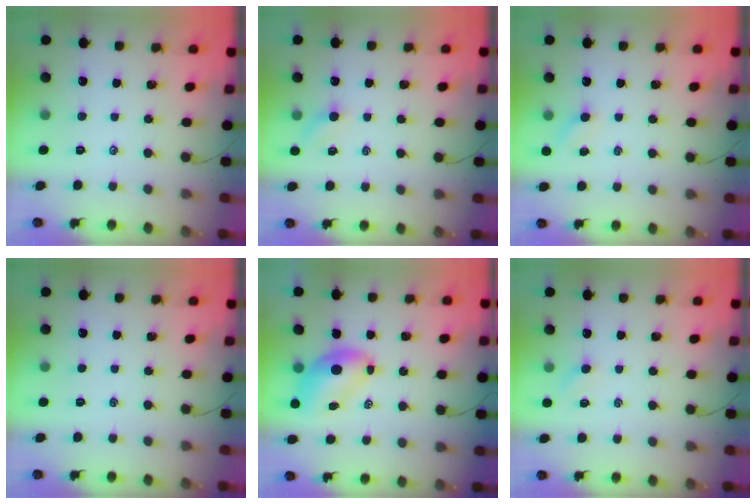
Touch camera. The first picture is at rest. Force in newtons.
{"total": 3.6, "press": 3.4, "slide": 1.1}
{"total": 3.2, "press": 3.0, "slide": 1.0}
{"total": 0.0}
{"total": 7.1, "press": 6.9, "slide": 1.6}
{"total": 2.4, "press": 2.3, "slide": 0.7}